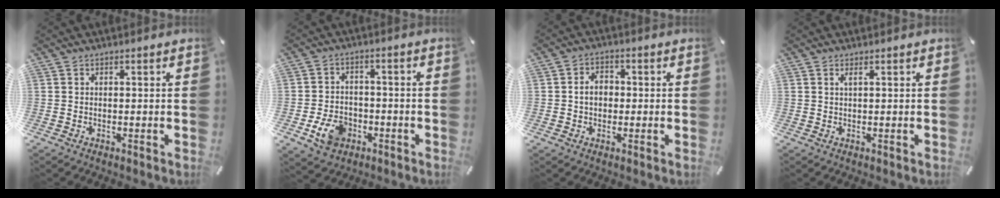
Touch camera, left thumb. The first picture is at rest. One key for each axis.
{"total": 8.2, "fx": -3.2, "fy": 6.2, "fz": 4.3, "tx": -0.091, "ty": 0.013, "tz": -0.061}
{"total": 4.6, "fx": -0.4, "fy": 3.5, "fz": 2.8, "tx": -0.053, "ty": 0.004, "tz": -0.012}
{"total": 1.1, "fx": 0.5, "fy": 0.0, "fz": 1.0, "tx": -0.021, "ty": -0.001, "tz": 0.008}